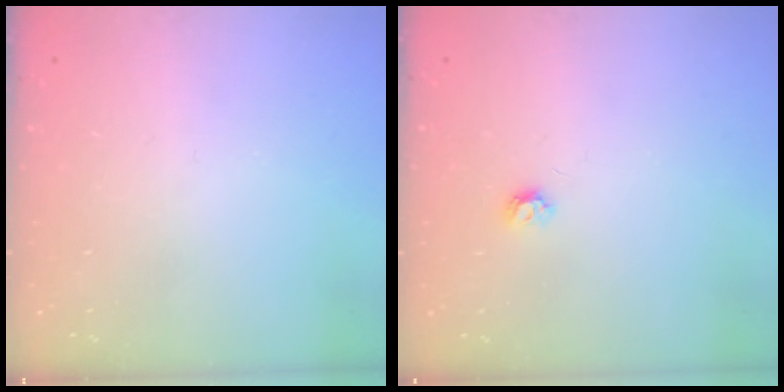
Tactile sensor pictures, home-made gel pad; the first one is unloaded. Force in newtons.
{"total": 4.0, "press": 4.0, "slide": 0.6}